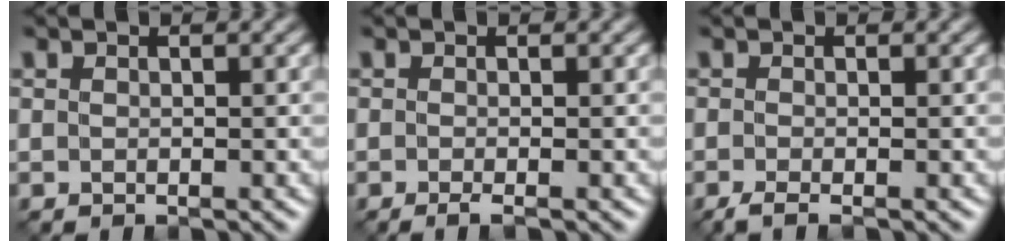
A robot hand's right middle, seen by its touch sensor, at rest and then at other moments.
{"total": 0.8, "force": [-0.5, -0.2, 0.6], "torque": [-0.017, 0.000, -0.011]}
{"total": 1.5, "force": [-1.0, 0.0, 1.1], "torque": [-0.029, -0.004, -0.027]}